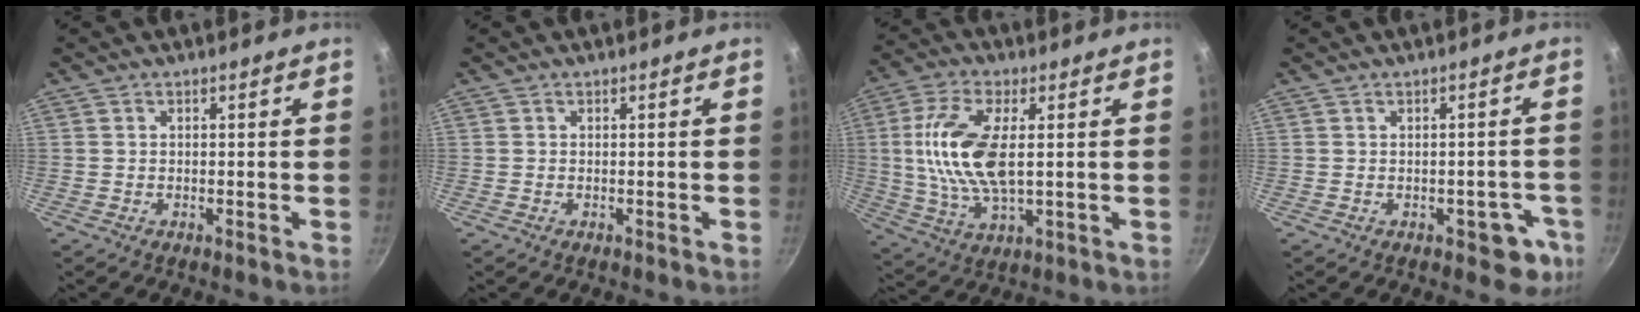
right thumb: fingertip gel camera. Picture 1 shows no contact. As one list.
[{"total": 0.0}, {"total": 14.2, "force": [1.6, 6.1, 12.7], "torque": [-0.256, 0.000, 0.029]}, {"total": 5.2, "force": [-2.1, 3.2, 3.5], "torque": [-0.001, 0.017, -0.019]}]